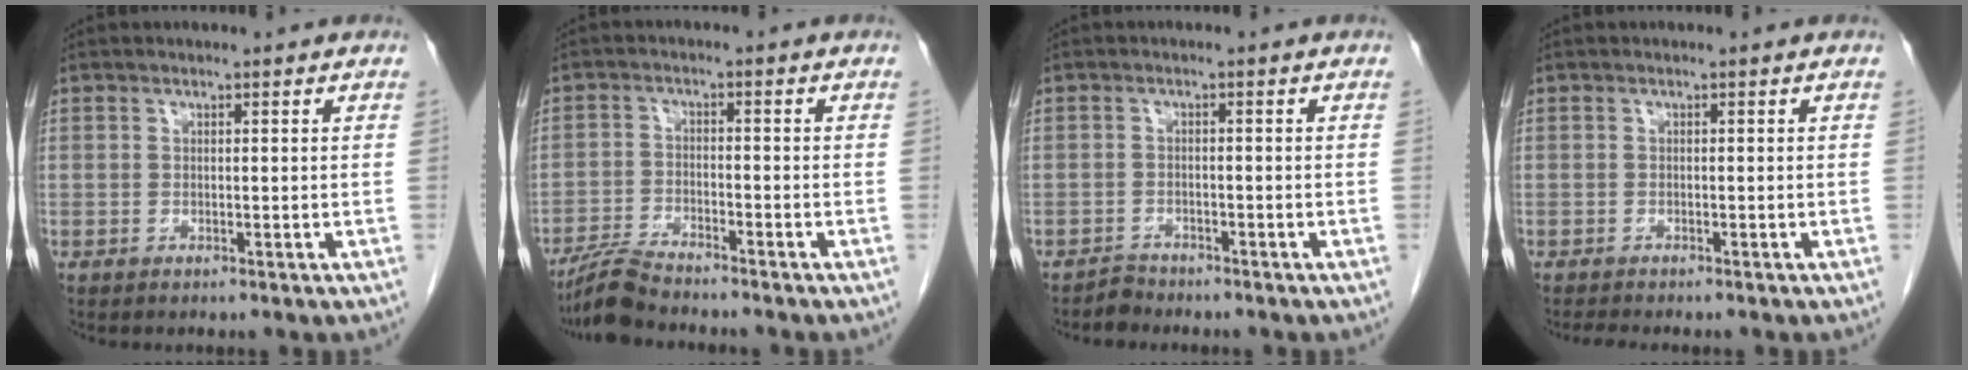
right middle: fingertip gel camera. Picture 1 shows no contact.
{"total": 5.6, "force": [-5.2, 0.2, 2.0], "torque": [-0.042, -0.022, -0.101]}
{"total": 1.7, "force": [-1.6, 0.4, -0.4], "torque": [0.003, -0.003, -0.027]}
{"total": 2.2, "force": [-1.9, 0.2, 0.9], "torque": [-0.019, -0.007, -0.027]}